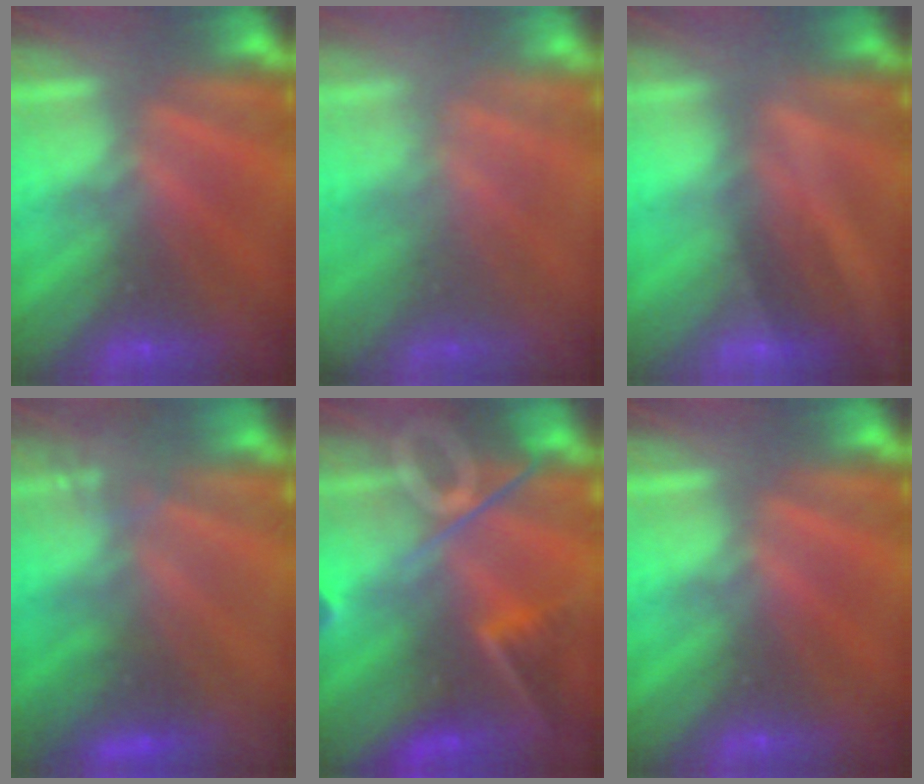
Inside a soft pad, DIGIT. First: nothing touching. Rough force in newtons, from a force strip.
{"total": 2.8}
{"total": 2.1}
{"total": 3.3}
{"total": 10.8}
{"total": 0.0}